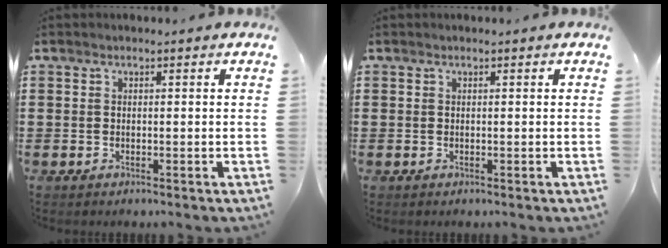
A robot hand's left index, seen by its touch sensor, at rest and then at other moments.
{"total": 0.0}